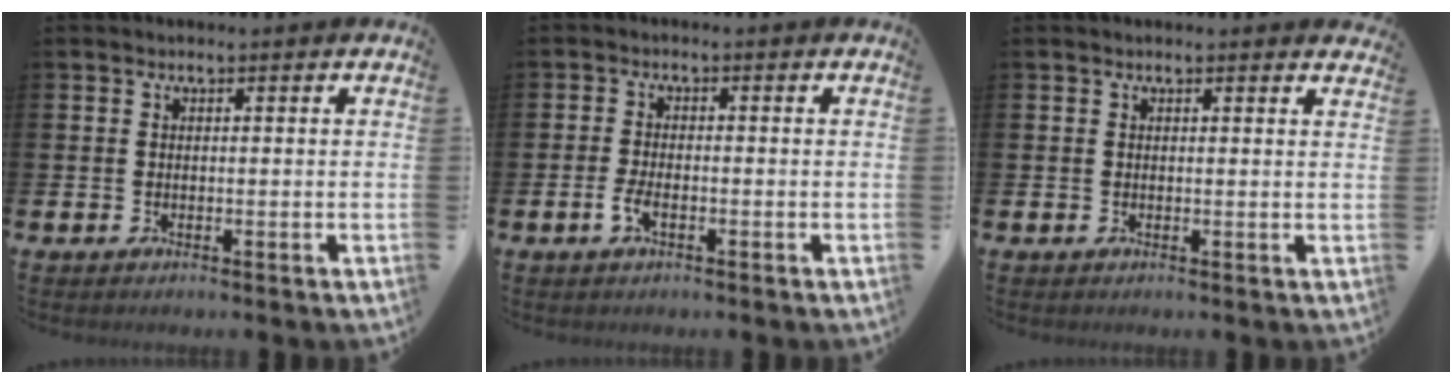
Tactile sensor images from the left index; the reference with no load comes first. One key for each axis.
{"total": 2.4, "fx": -1.0, "fy": 0.9, "fz": 2.0, "tx": -0.035, "ty": 0.002, "tz": -0.018}
{"total": 0.7, "fx": 0.7, "fy": 0.0, "fz": 0.1, "tx": 0.003, "ty": -0.003, "tz": 0.013}